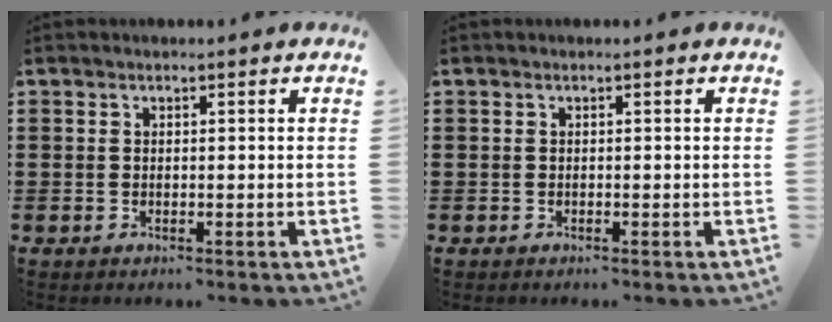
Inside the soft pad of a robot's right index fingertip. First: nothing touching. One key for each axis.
{"total": 0.0}